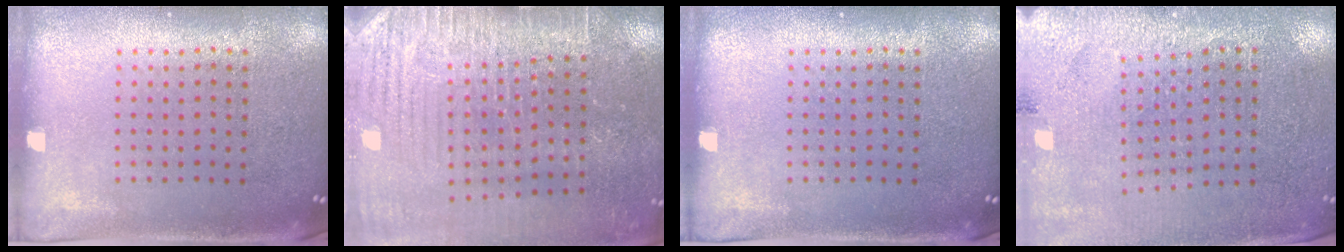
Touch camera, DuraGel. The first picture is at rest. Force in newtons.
{"total": 3.6, "press": 3.6, "slide": 0.4}
{"total": 0.0}
{"total": 2.8, "press": 2.8, "slide": 0.2}